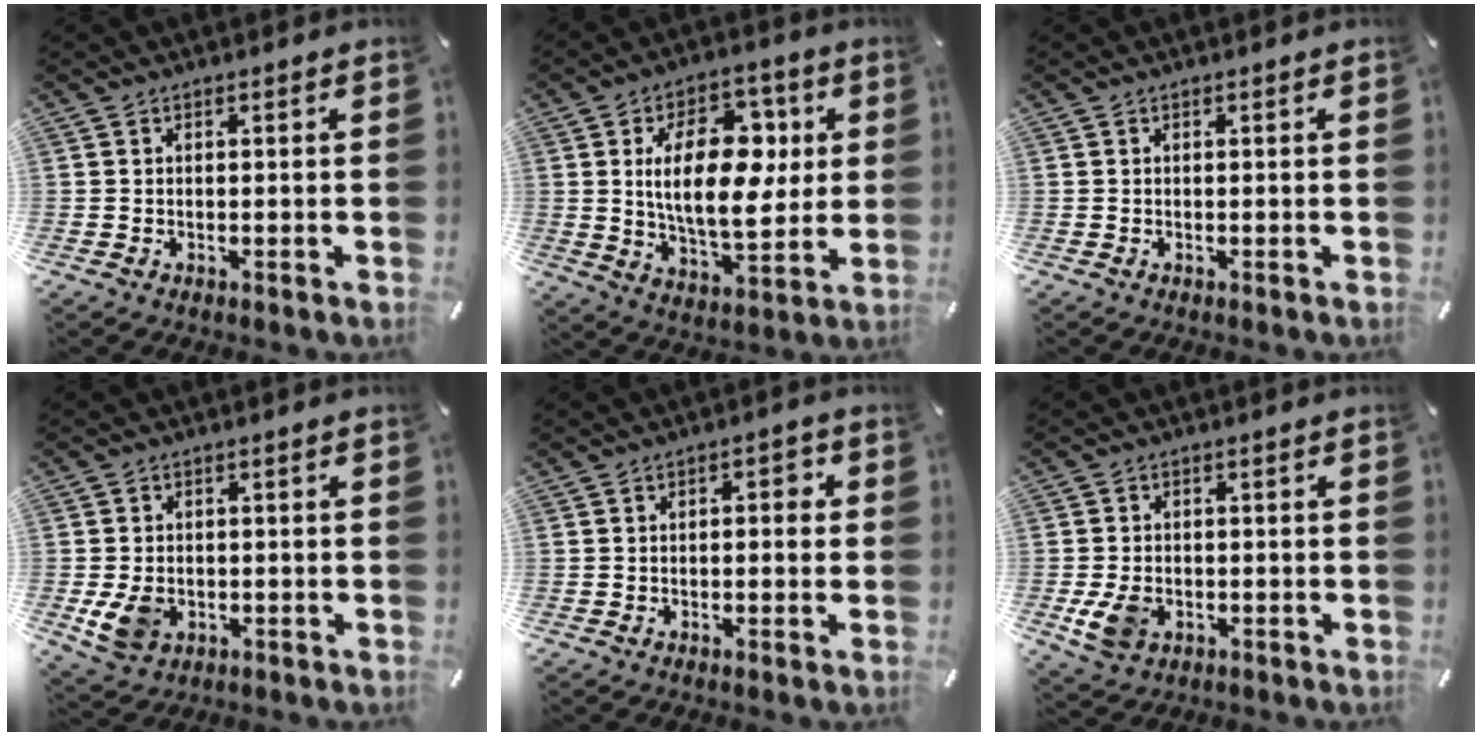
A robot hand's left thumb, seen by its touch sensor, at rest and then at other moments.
{"total": 18.6, "force": [3.4, 10.6, 14.9], "torque": [-0.248, 0.003, 0.053]}
{"total": 0.0}
{"total": 6.6, "force": [-1.5, 5.1, 3.8], "torque": [-0.078, -0.004, -0.031]}
{"total": 3.0, "force": [-0.5, 1.7, 2.4], "torque": [-0.029, 0.008, -0.017]}
{"total": 6.5, "force": [-1.8, 4.9, 3.9], "torque": [-0.087, 0.000, -0.036]}